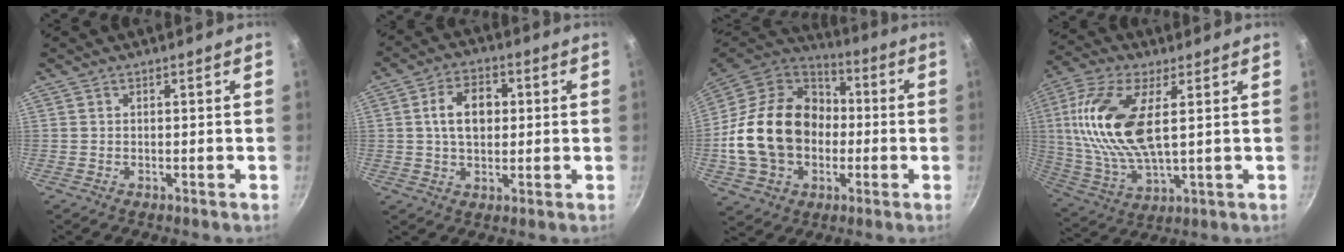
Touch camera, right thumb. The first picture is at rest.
{"total": 8.6, "force": [1.2, 5.8, 6.1], "torque": [-0.082, 0.010, 0.014]}
{"total": 23.9, "force": [-1.9, 18.2, 15.3], "torque": [-0.254, 0.047, -0.027]}
{"total": 17.4, "force": [3.7, 7.5, 15.3], "torque": [-0.312, -0.003, 0.073]}